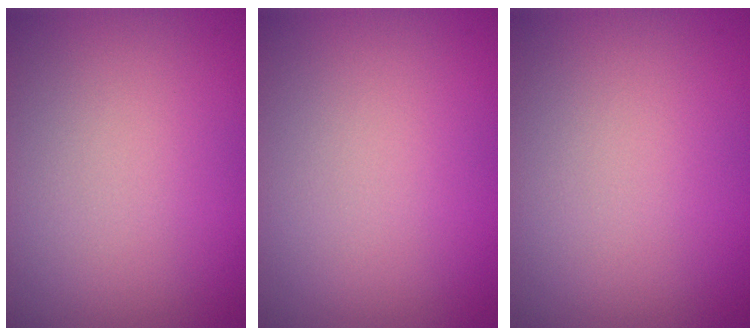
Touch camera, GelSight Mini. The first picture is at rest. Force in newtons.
{"total": 0.0}
{"total": 0.0}